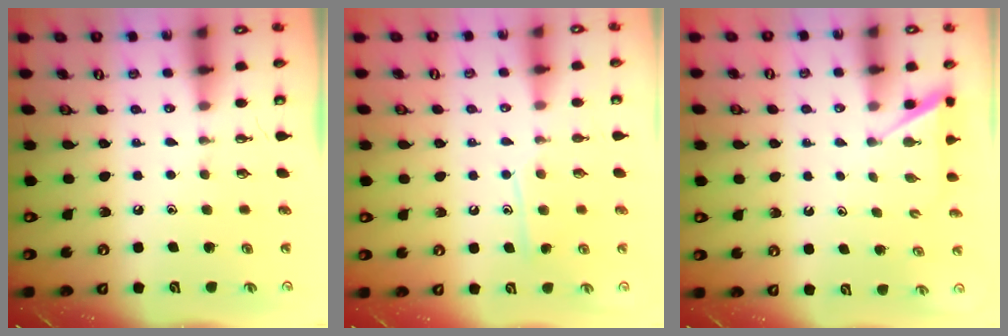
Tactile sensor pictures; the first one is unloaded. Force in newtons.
{"total": 9.1, "press": 9.1, "slide": 0.7}
{"total": 2.0, "press": 2.0, "slide": 0.3}